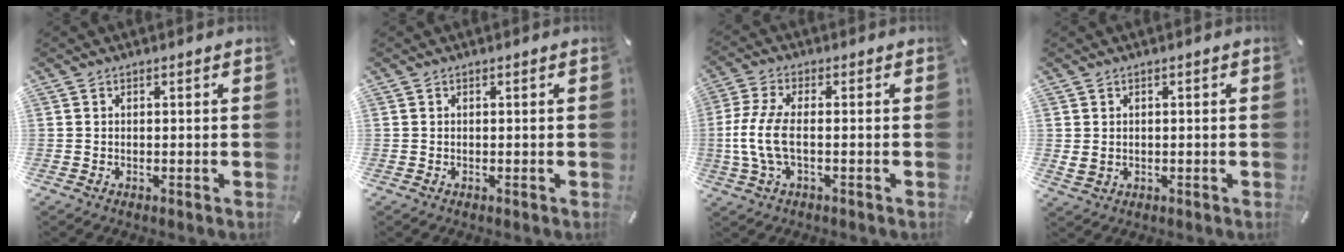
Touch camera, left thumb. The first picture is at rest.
{"total": 0.0}
{"total": 8.5, "force": [-1.2, 3.1, 7.9], "torque": [-0.179, -0.017, -0.026]}
{"total": 2.0, "force": [0.3, 1.8, 0.8], "torque": [-0.015, 0.003, 0.005]}